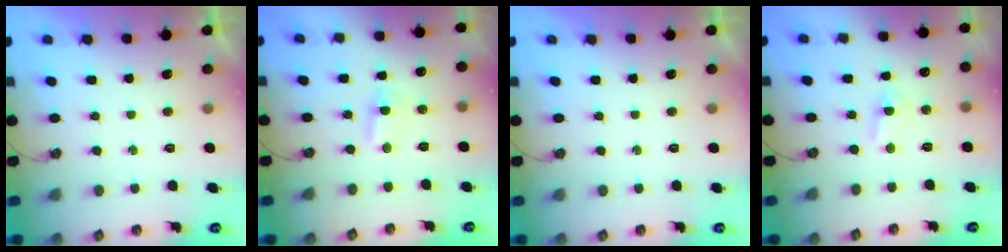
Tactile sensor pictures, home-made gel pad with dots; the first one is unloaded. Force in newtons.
{"total": 1.2, "press": 1.0, "slide": 0.7}
{"total": 0.0}
{"total": 2.0, "press": 2.0, "slide": 0.3}